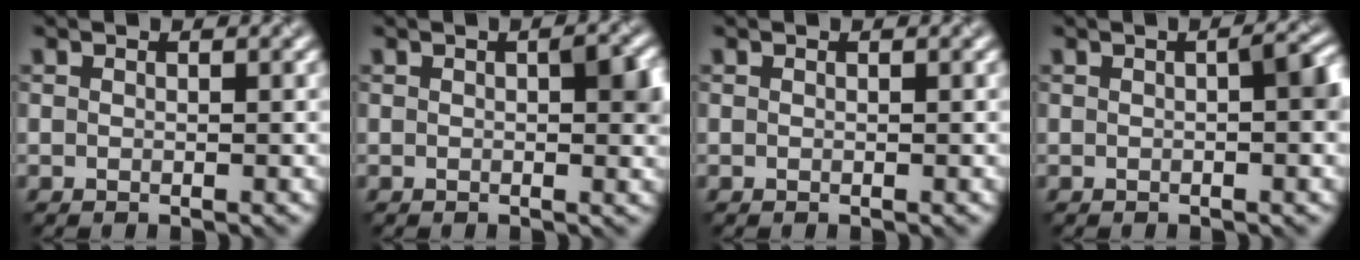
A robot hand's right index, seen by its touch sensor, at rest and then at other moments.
{"total": 2.9, "force": [0.4, 1.3, 2.6], "torque": [-0.030, 0.004, 0.004]}
{"total": 0.0}
{"total": 2.8, "force": [0.2, 1.0, 2.6], "torque": [-0.034, 0.007, 0.001]}